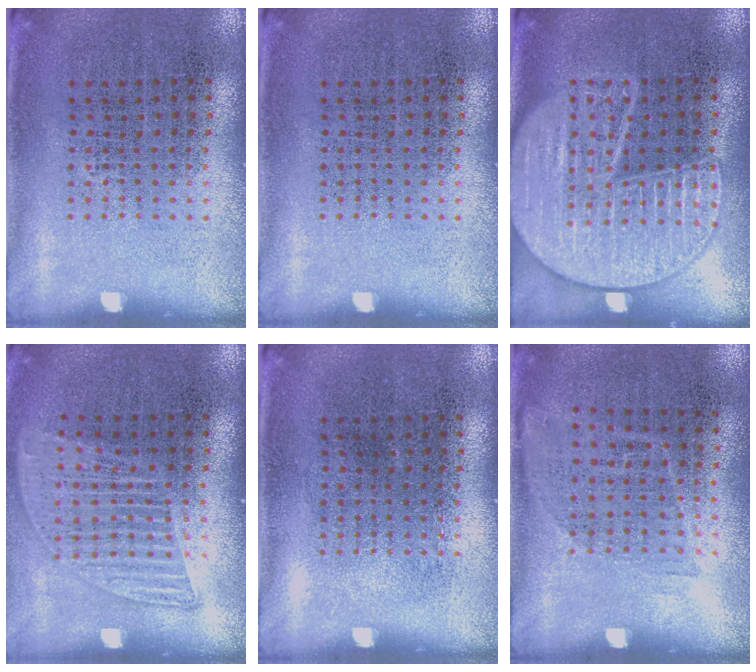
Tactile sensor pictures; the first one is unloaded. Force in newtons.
{"total": 0.0}
{"total": 3.0, "press": 3.0, "slide": 0.2}
{"total": 1.2, "press": 1.1, "slide": 0.5}
{"total": 0.0}
{"total": 1.1, "press": 0.9, "slide": 0.6}